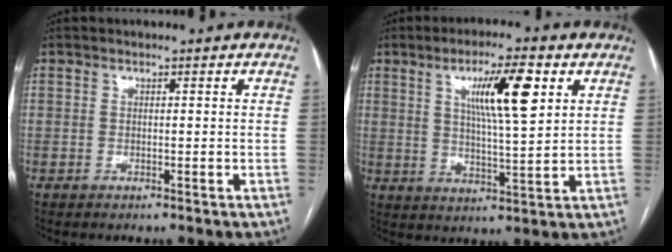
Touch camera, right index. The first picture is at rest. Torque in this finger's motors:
{"motor_torque": [1.17, 0.97, 0.28, 0.12]}